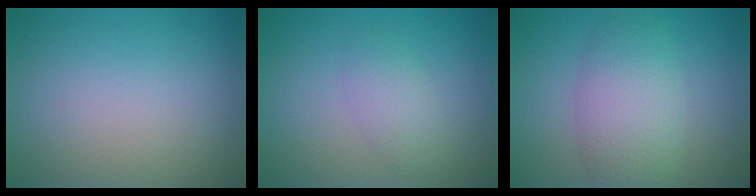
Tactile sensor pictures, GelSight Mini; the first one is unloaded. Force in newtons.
{"total": 2.1, "press": 2.1, "slide": 0.0}
{"total": 5.2, "press": 5.2, "slide": 0.2}